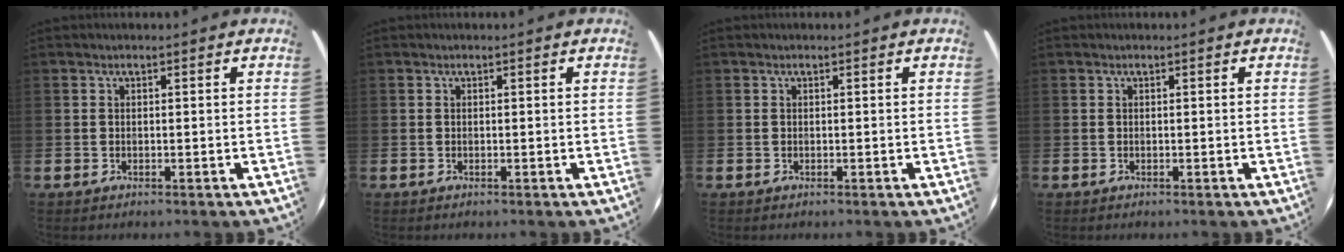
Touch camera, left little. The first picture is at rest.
{"total": 0.0}
{"total": 0.0}
{"total": 0.0}